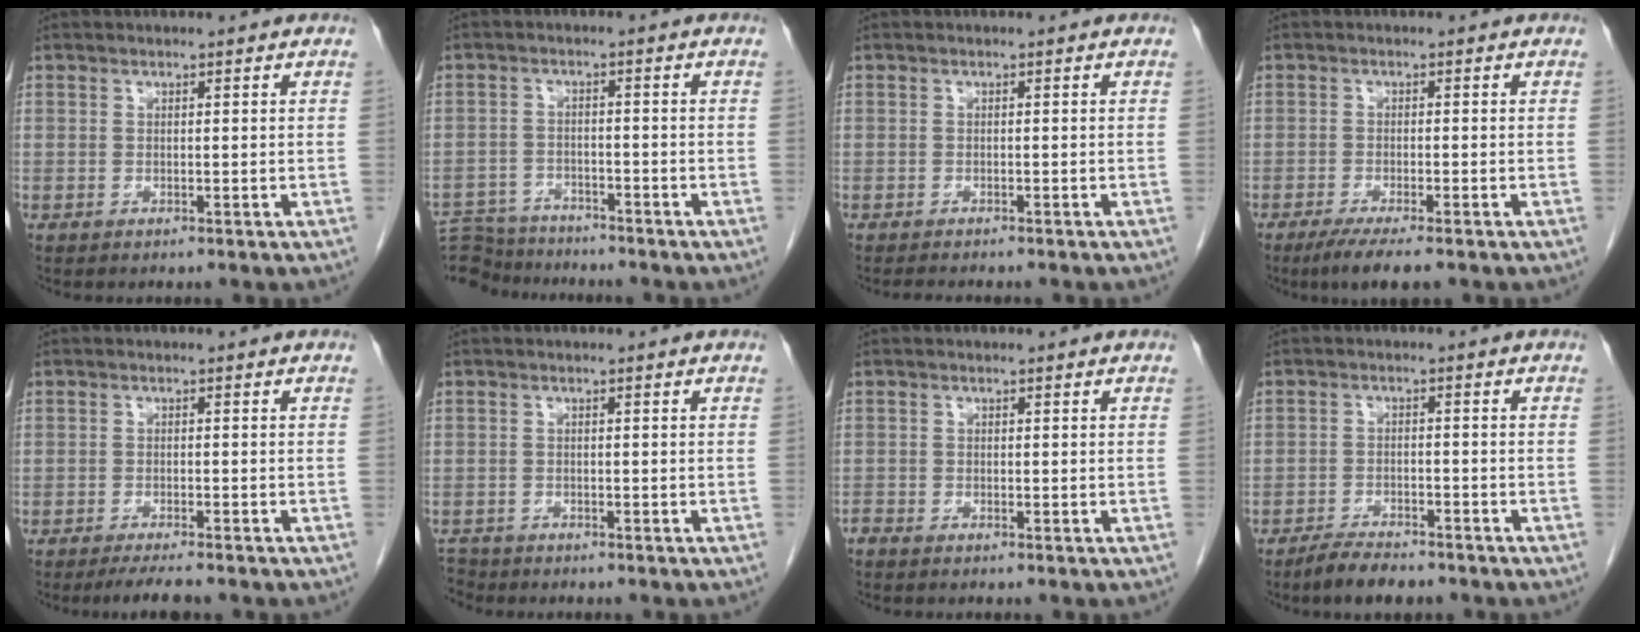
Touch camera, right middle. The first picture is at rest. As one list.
[{"total": 9.0, "force": [-8.7, 2.1, 0.9], "torque": [-0.017, 0.007, -0.142]}, {"total": 3.6, "force": [-3.1, 0.6, 1.7], "torque": [-0.023, -0.006, -0.037]}, {"total": 5.4, "force": [-3.9, 0.5, 3.8], "torque": [-0.064, -0.015, -0.060]}, {"total": 3.8, "force": [-3.2, 0.1, 2.1], "torque": [-0.036, -0.009, -0.051]}, {"total": 2.4, "force": [-2.3, 0.6, -0.3], "torque": [0.003, -0.007, -0.042]}, {"total": 0.9, "force": [-0.9, 0.1, 0.1], "torque": [-0.006, -0.002, -0.019]}, {"total": 5.0, "force": [-4.3, 1.3, 2.2], "torque": [-0.043, -0.007, -0.073]}]